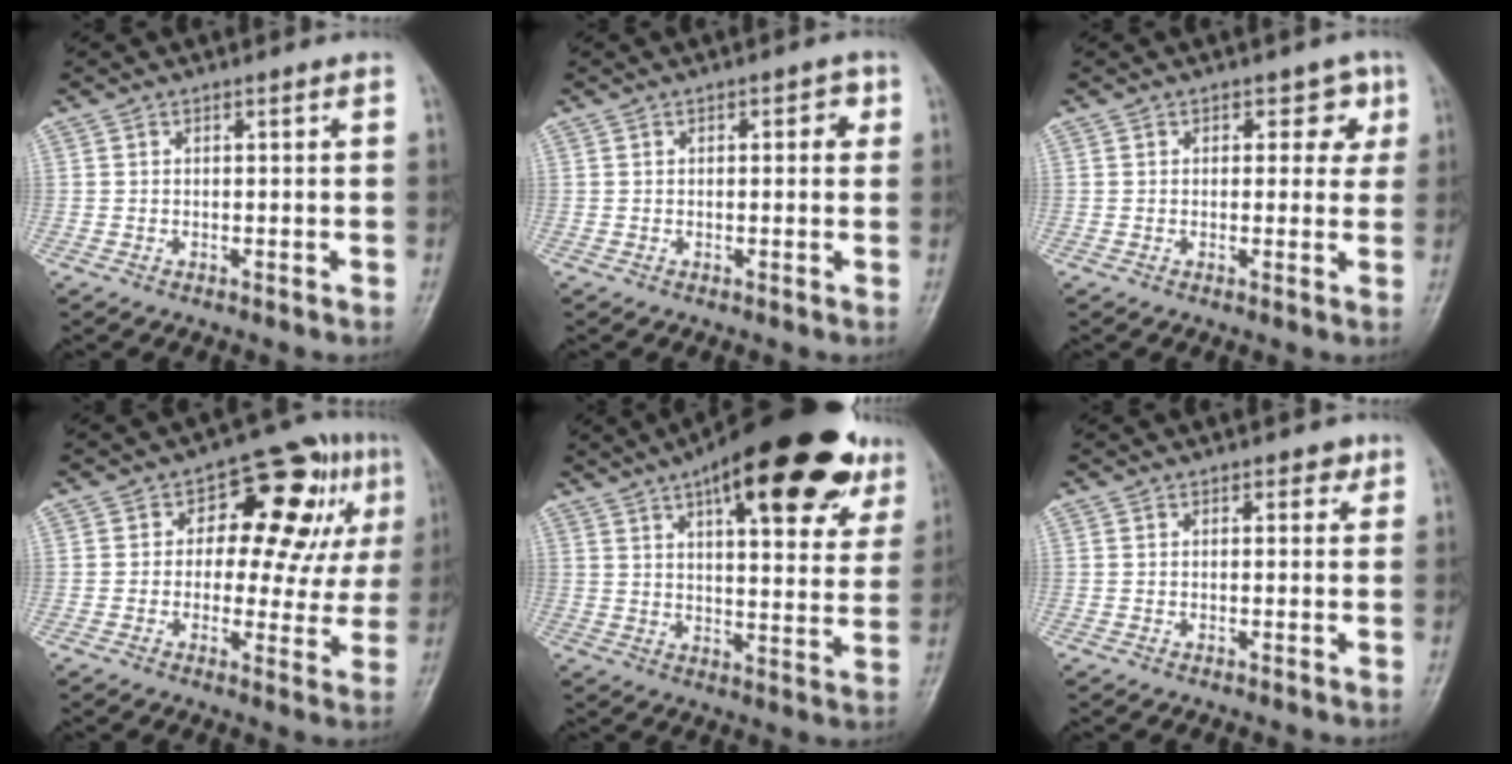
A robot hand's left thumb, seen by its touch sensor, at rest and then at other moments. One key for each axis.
{"total": 2.6, "fx": 0.7, "fy": 1.4, "fz": 2.0, "tx": -0.008, "ty": 0.003, "tz": 0.004}
{"total": 4.3, "fx": 1.5, "fy": 3.1, "fz": 2.5, "tx": 0.009, "ty": -0.002, "tz": 0.011}
{"total": 15.8, "fx": 4.5, "fy": 8.6, "fz": 12.5, "tx": -0.103, "ty": 0.015, "tz": 0.052}
{"total": 26.3, "fx": 15.2, "fy": 9.2, "fz": 19.5, "tx": -0.250, "ty": -0.019, "tz": 0.211}
{"total": 1.6, "fx": 1.0, "fy": 1.0, "fz": 0.7, "tx": 0.007, "ty": -0.003, "tz": 0.008}